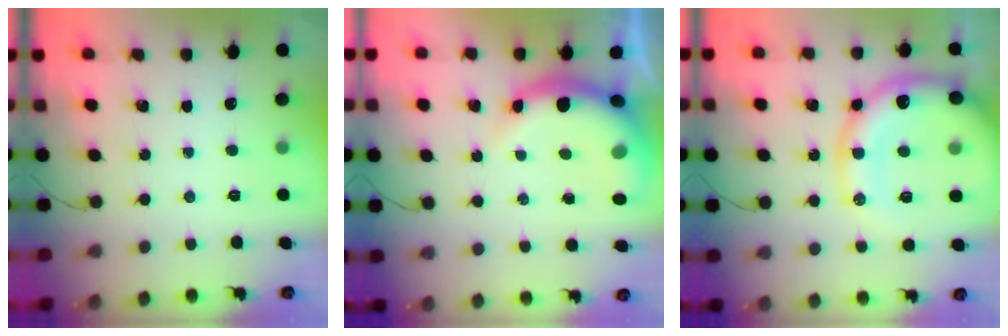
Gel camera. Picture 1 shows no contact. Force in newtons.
{"total": 11.0, "press": 10.8, "slide": 2.2}
{"total": 23.3, "press": 22.8, "slide": 4.6}